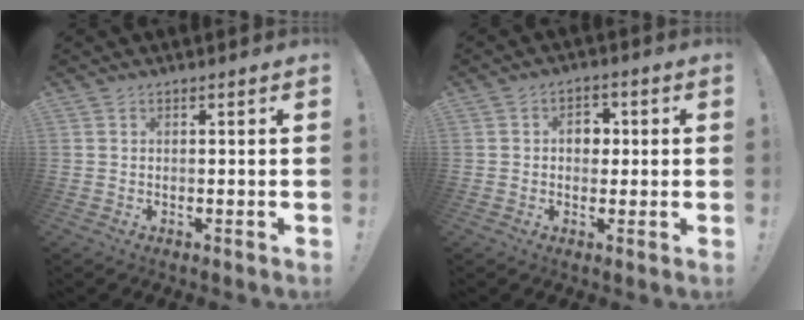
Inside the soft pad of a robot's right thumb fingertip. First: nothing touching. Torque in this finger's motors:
{"motor_torque": [0.60, 0.84, 0.48, 0.00, -0.02]}